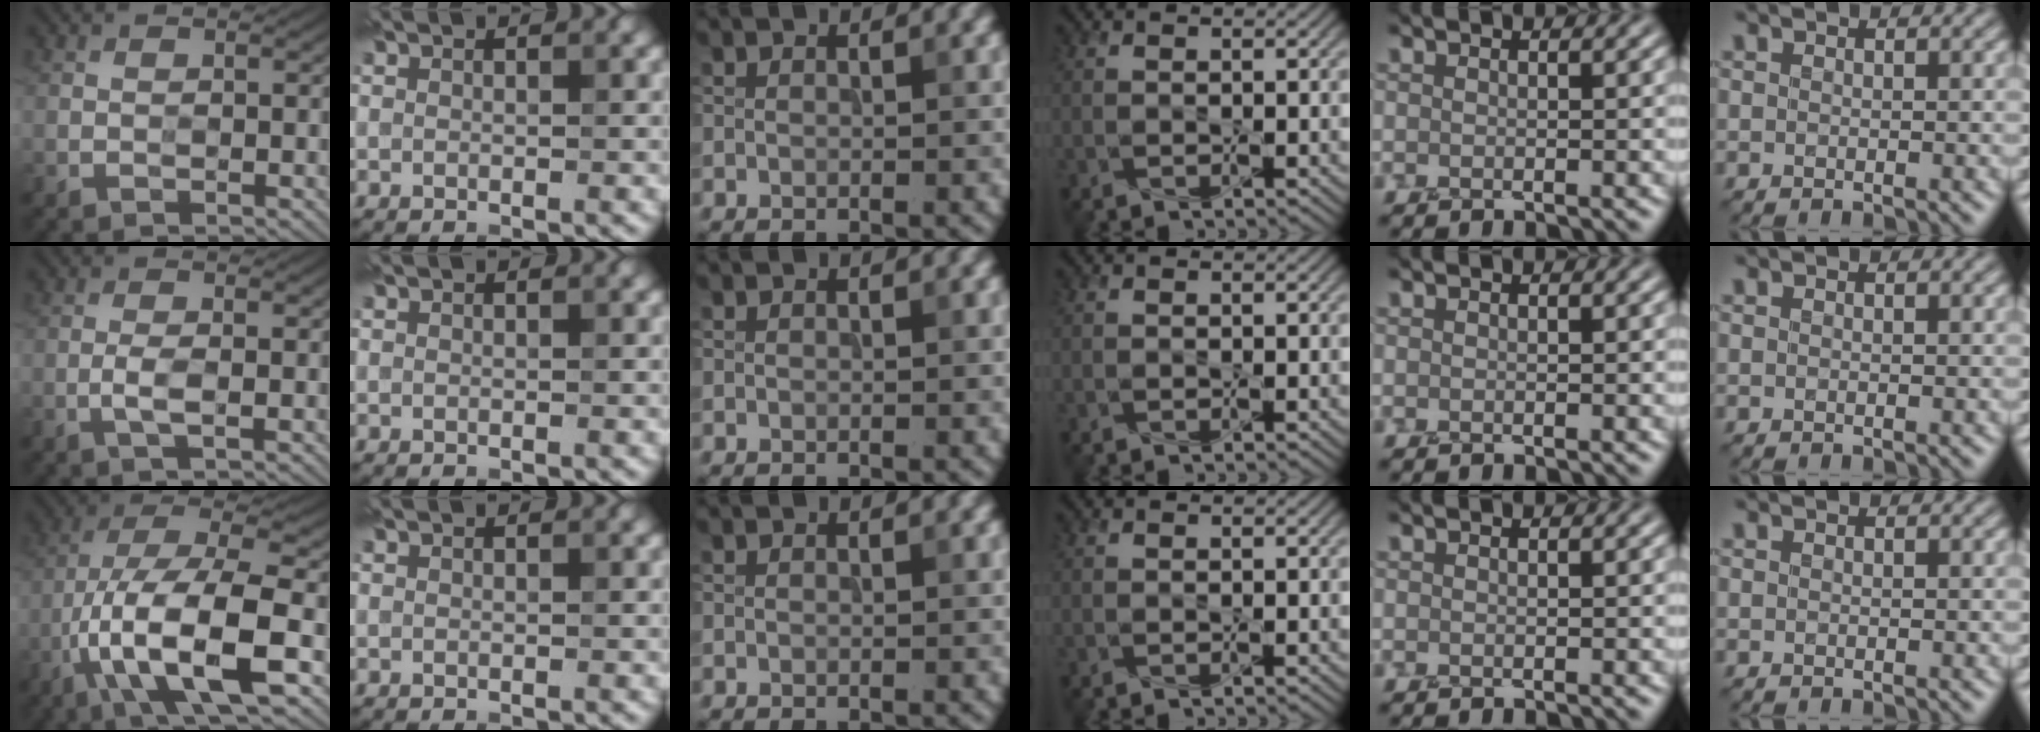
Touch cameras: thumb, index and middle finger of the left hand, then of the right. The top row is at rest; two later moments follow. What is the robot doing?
{"motion": "wipe", "object": "whiteboard"}